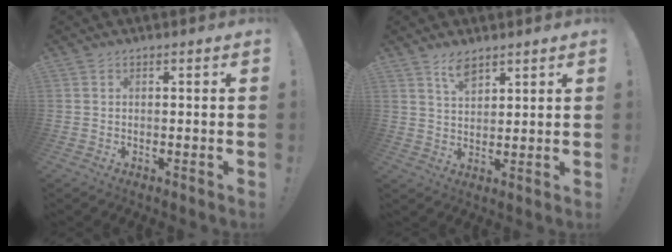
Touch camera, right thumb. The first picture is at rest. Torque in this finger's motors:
{"motor_torque": [-0.22, 0.25, 0.30, 0.25, 0.05]}